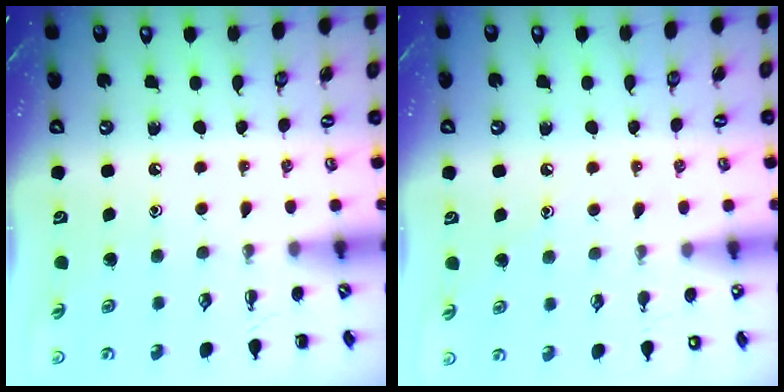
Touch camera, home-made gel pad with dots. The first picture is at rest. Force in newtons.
{"total": 5.7, "press": 5.4, "slide": 1.6}